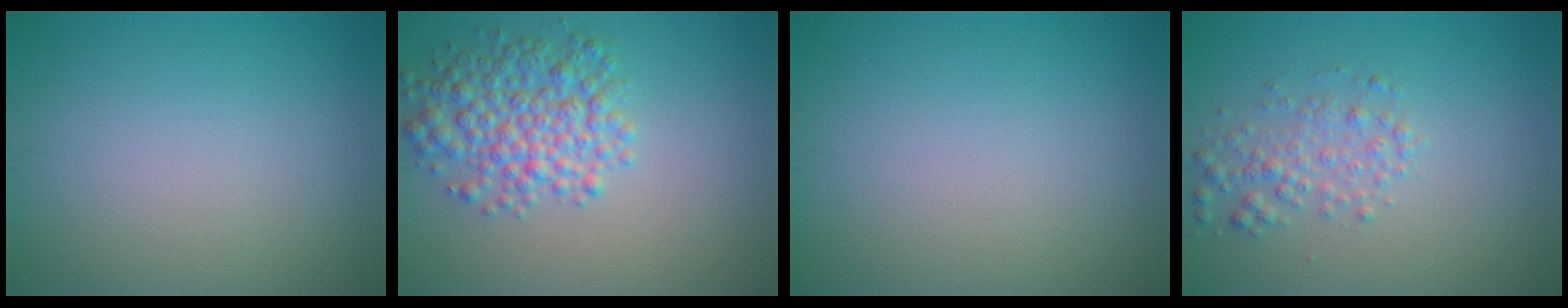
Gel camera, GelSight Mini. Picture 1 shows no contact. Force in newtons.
{"total": 5.0, "press": 5.0, "slide": 0.1}
{"total": 0.0}
{"total": 2.2, "press": 2.2, "slide": 0.0}